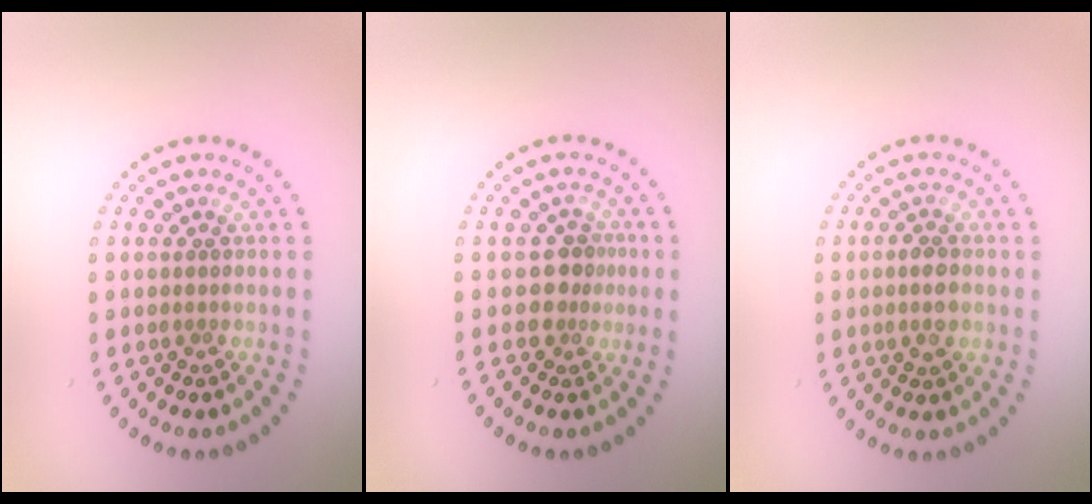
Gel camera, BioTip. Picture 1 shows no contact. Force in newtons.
{"total": 2.2, "press": 1.8, "slide": 1.3}
{"total": 1.9, "press": 1.9, "slide": 0.1}